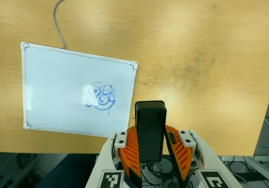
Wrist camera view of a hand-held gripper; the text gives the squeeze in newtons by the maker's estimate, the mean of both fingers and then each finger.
{"total": 4.8, "left": 4.5, "right": 5.2}